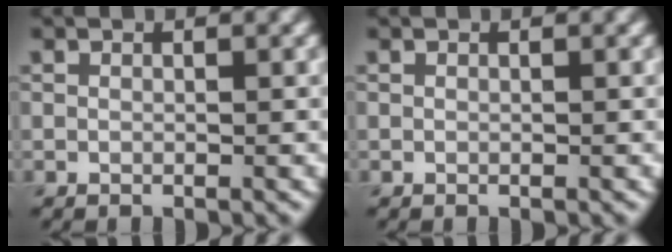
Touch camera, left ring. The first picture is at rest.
{"total": 0.0}